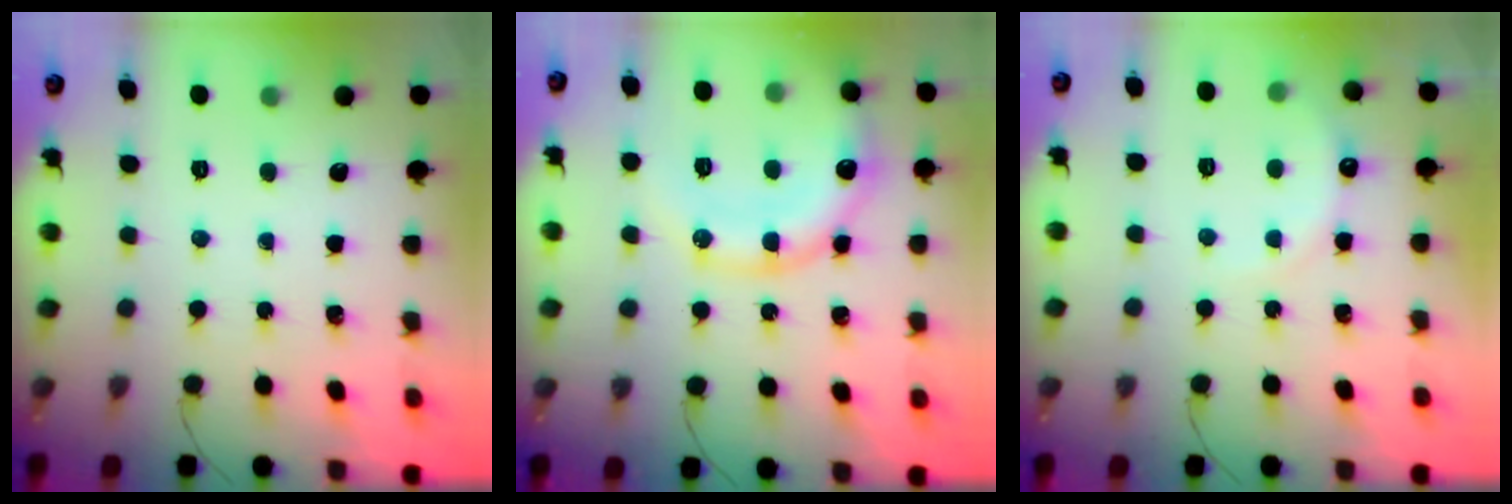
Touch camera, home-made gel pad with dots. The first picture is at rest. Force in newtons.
{"total": 14.8, "press": 14.6, "slide": 2.0}
{"total": 7.6, "press": 7.5, "slide": 1.4}